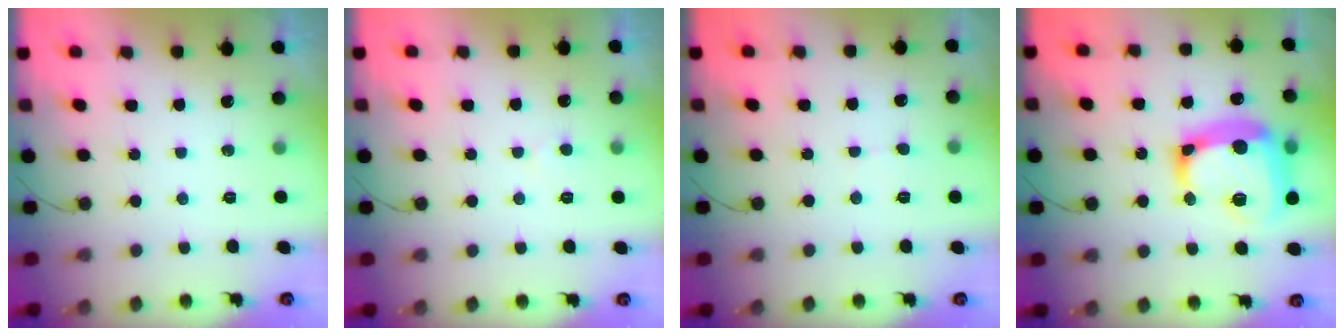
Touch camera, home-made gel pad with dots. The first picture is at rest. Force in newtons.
{"total": 2.5, "press": 2.4, "slide": 0.3}
{"total": 2.9, "press": 2.9, "slide": 0.3}
{"total": 20.5, "press": 20.4, "slide": 1.7}